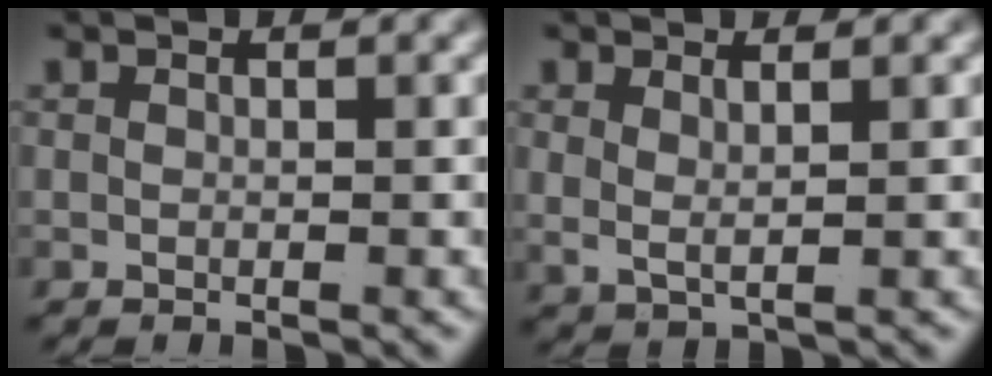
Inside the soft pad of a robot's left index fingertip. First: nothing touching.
{"total": 1.6, "force": [1.1, 0.3, 1.2], "torque": [-0.030, -0.012, 0.034]}